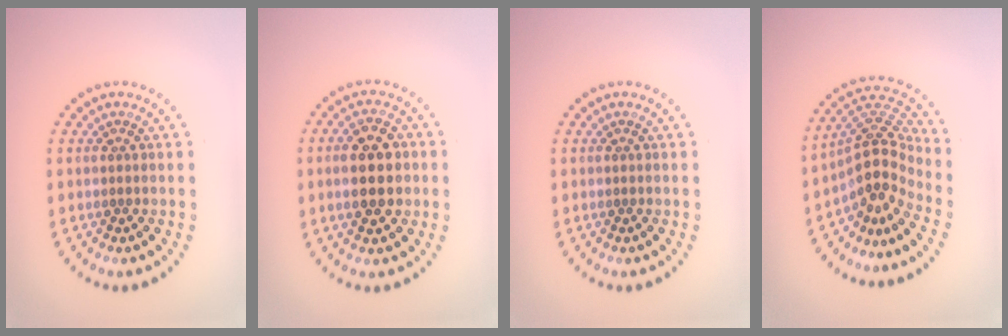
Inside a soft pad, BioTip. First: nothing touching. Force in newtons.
{"total": 5.3, "press": 5.3, "slide": 0.1}
{"total": 0.0}
{"total": 4.4, "press": 3.1, "slide": 3.2}